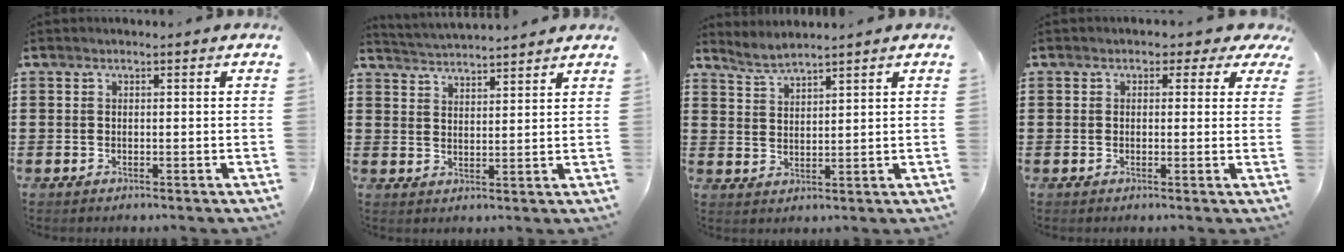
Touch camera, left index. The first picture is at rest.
{"total": 3.2, "force": [3.1, -0.4, -0.3], "torque": [-0.007, -0.016, 0.055]}
{"total": 2.8, "force": [2.7, -0.1, 0.5], "torque": [-0.018, -0.006, 0.051]}
{"total": 1.8, "force": [0.7, 1.2, 1.1], "torque": [-0.019, 0.006, 0.008]}